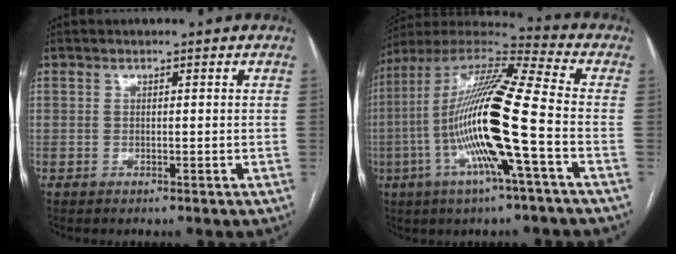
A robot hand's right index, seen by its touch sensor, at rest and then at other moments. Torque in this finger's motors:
{"motor_torque": [2.14, 0.00, 1.05, 0.21]}